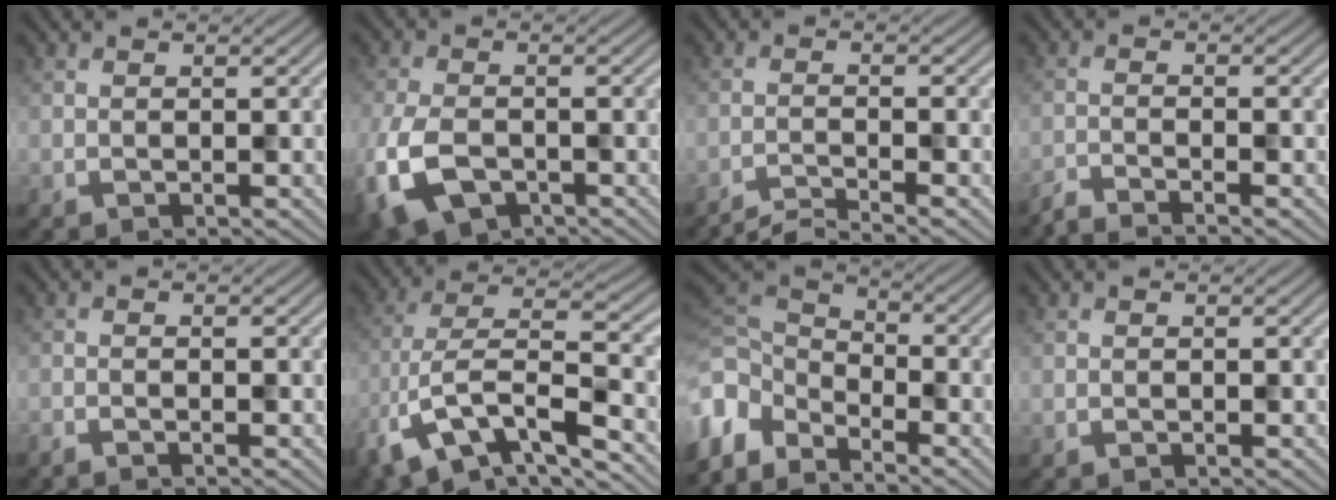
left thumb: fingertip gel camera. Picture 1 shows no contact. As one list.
[{"total": 8.7, "force": [-4.1, 4.9, 6.0], "torque": [-0.153, -0.023, -0.077]}, {"total": 3.8, "force": [-3.2, 0.3, 2.0], "torque": [-0.023, 0.004, -0.073]}, {"total": 3.7, "force": [-3.0, 0.3, 2.1], "torque": [-0.038, -0.002, -0.070]}, {"total": 1.3, "force": [-1.0, 0.0, 0.8], "torque": [-0.010, -0.002, -0.025]}, {"total": 12.4, "force": [-7.3, 4.4, 8.9], "torque": [-0.179, -0.008, -0.141]}, {"total": 6.9, "force": [-4.3, 3.8, 3.8], "torque": [-0.101, -0.009, -0.101]}, {"total": 0.0}]